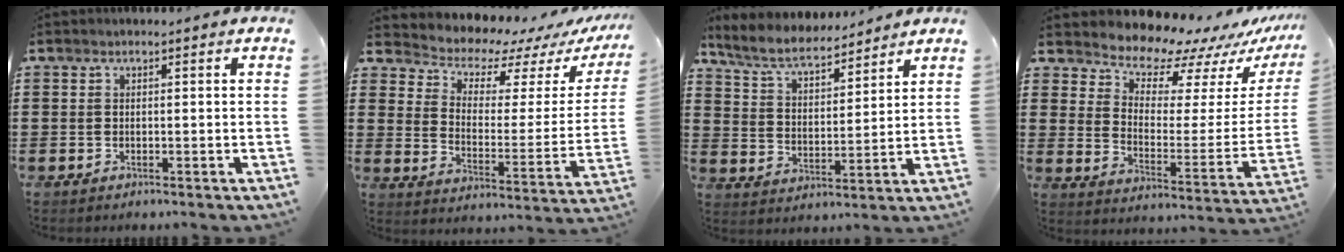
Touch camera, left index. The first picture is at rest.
{"total": 5.7, "force": [5.4, 1.8, 0.7], "torque": [-0.034, -0.053, 0.088]}
{"total": 6.5, "force": [5.9, 1.2, 2.4], "torque": [-0.071, -0.029, 0.102]}
{"total": 8.9, "force": [8.5, 2.4, 1.2], "torque": [-0.048, -0.079, 0.148]}